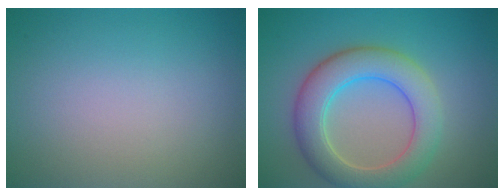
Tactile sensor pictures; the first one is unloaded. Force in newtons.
{"total": 6.4, "press": 6.4, "slide": 0.6}